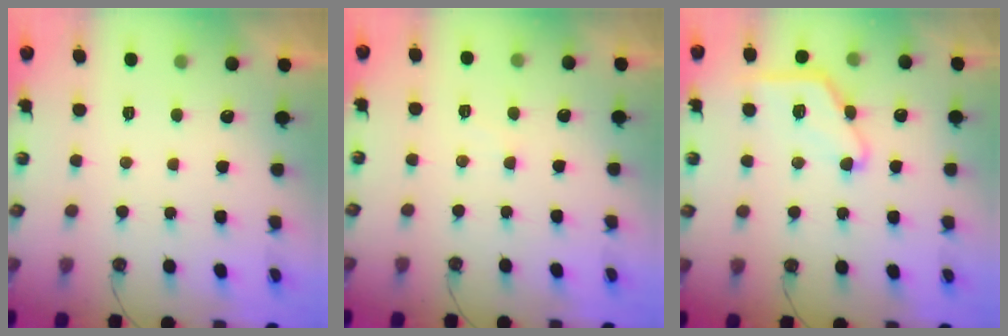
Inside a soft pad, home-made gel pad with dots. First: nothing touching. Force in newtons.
{"total": 5.3, "press": 5.3, "slide": 0.8}
{"total": 11.7, "press": 11.7, "slide": 0.7}